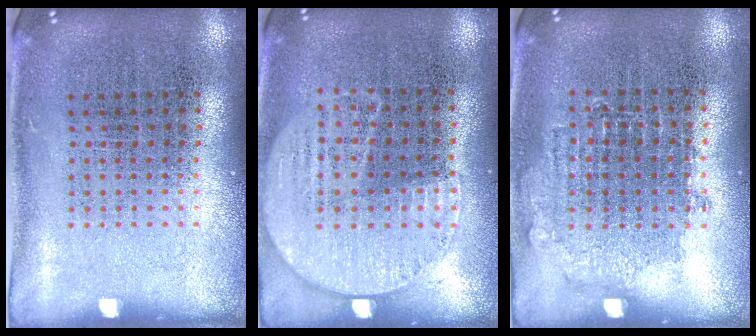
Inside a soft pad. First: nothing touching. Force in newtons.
{"total": 1.1, "press": 1.0, "slide": 0.5}
{"total": 0.8, "press": 0.7, "slide": 0.3}